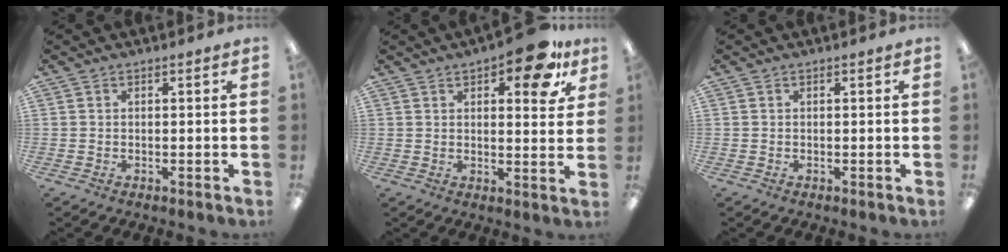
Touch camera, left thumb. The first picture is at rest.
{"total": 11.9, "force": [7.0, 4.7, 8.4], "torque": [-0.101, -0.029, 0.113]}
{"total": 0.0}